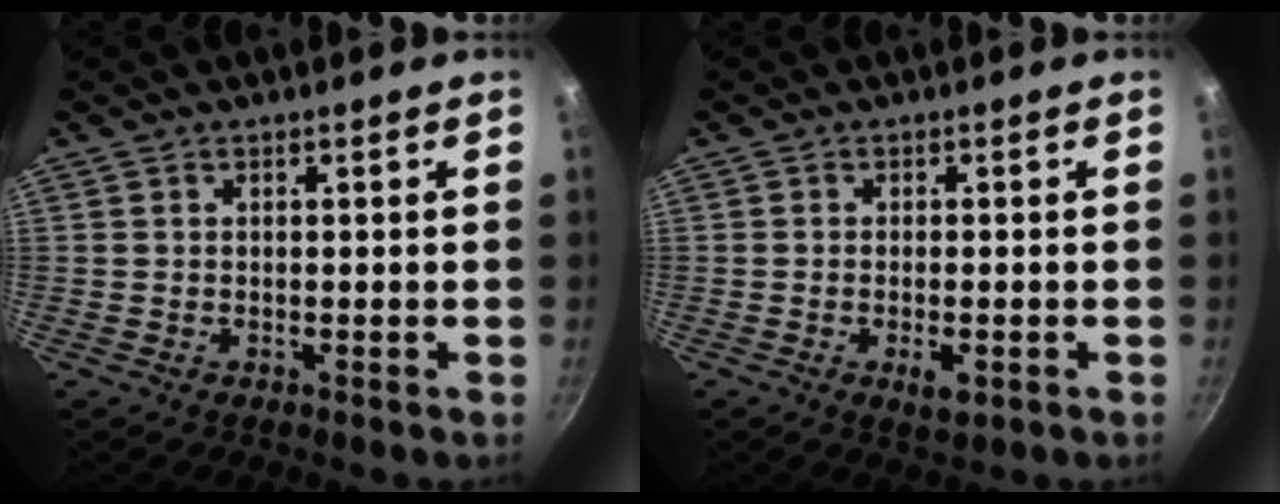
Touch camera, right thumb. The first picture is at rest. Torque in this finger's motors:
{"motor_torque": [0.42, 0.70, -0.14, 0.03, 0.00]}